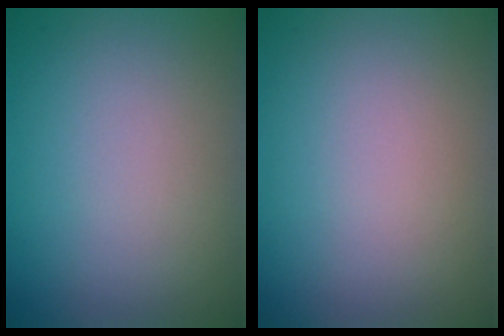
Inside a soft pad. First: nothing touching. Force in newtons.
{"total": 0.0}